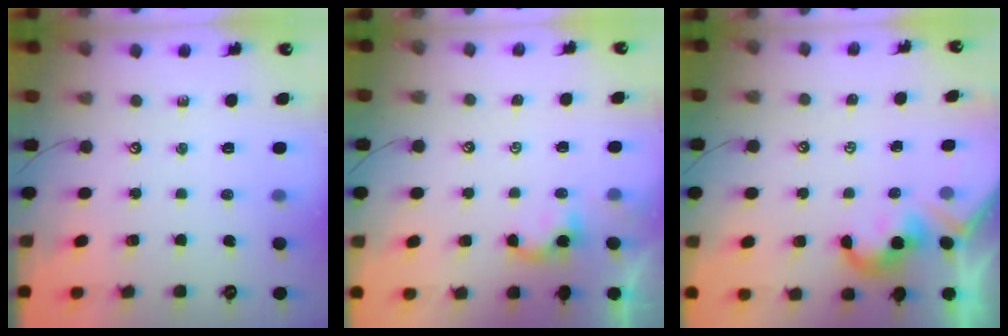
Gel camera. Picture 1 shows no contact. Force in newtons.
{"total": 1.1, "press": 1.0, "slide": 0.3}
{"total": 2.1, "press": 2.0, "slide": 0.5}